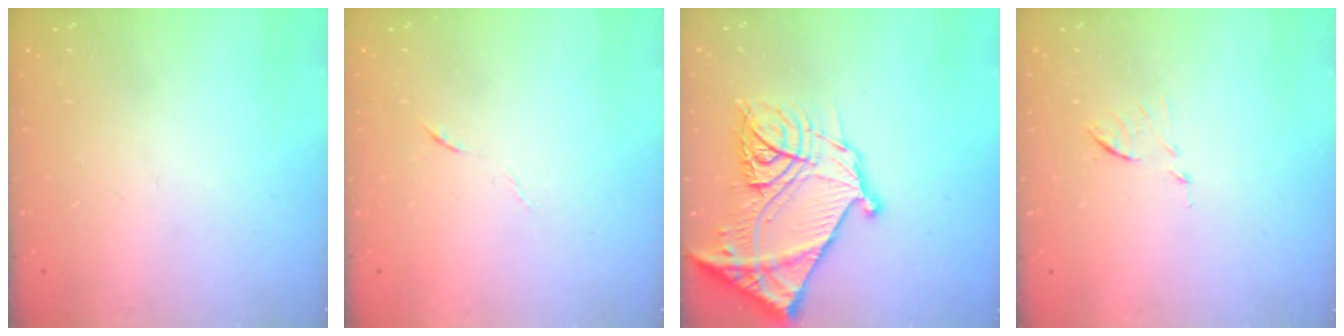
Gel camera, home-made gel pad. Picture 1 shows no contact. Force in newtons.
{"total": 4.4, "press": 4.2, "slide": 1.3}
{"total": 25.3, "press": 25.1, "slide": 2.8}
{"total": 6.2, "press": 6.2, "slide": 0.2}